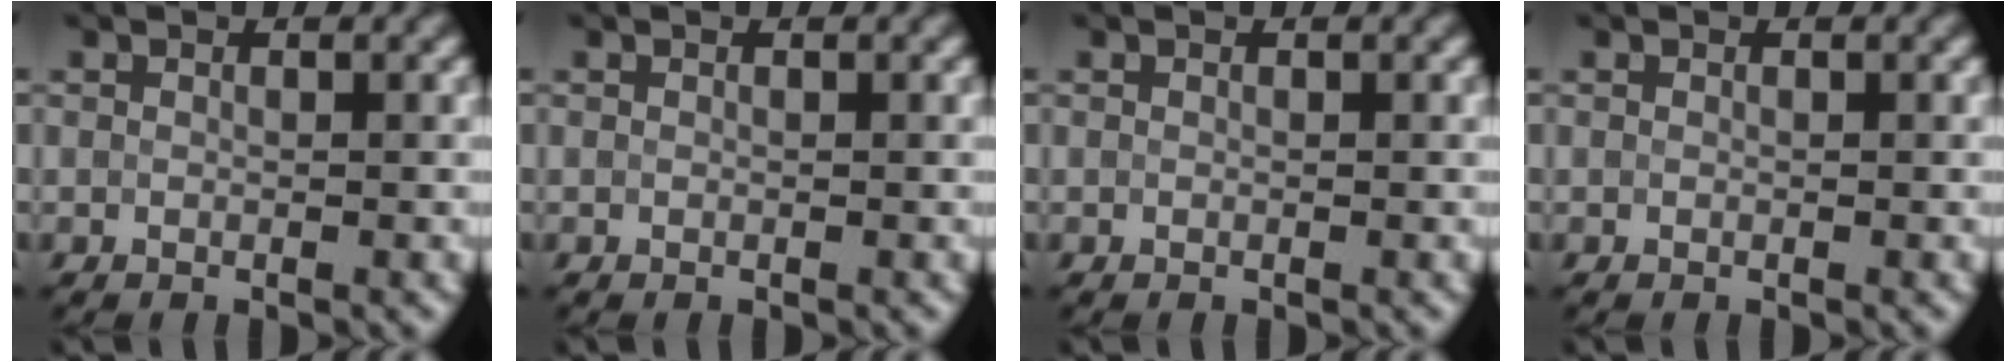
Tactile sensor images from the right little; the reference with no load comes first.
{"total": 0.0}
{"total": 0.0}
{"total": 0.0}